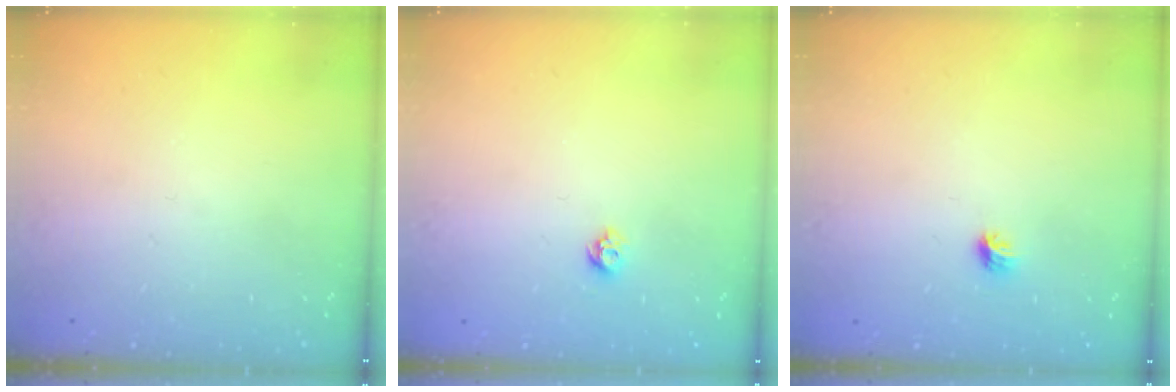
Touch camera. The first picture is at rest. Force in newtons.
{"total": 5.3, "press": 5.3, "slide": 0.8}
{"total": 4.2, "press": 4.1, "slide": 1.0}